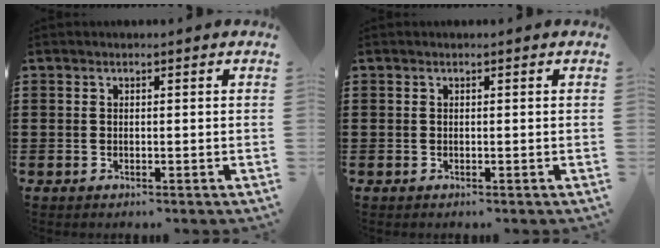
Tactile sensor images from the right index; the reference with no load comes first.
{"total": 0.0}